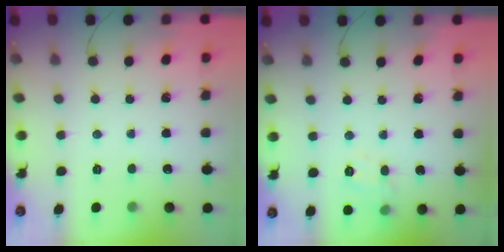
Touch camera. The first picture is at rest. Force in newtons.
{"total": 7.8, "press": 7.8, "slide": 0.9}